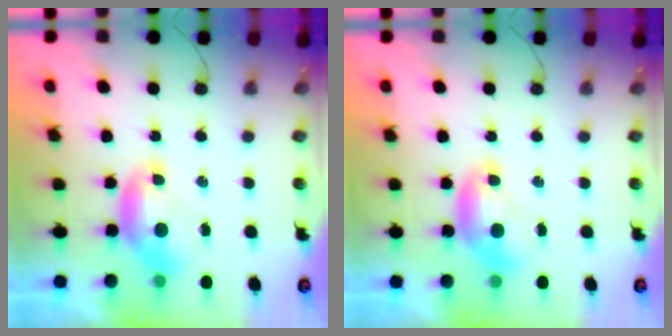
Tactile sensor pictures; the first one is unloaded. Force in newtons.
{"total": 0.0}